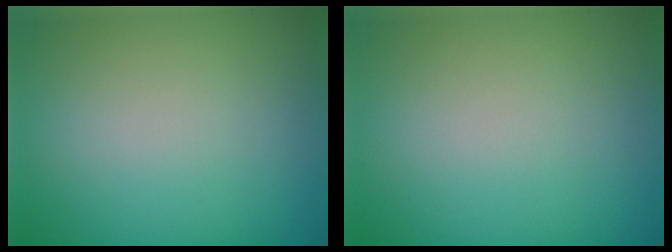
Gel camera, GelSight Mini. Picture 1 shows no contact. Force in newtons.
{"total": 0.0}